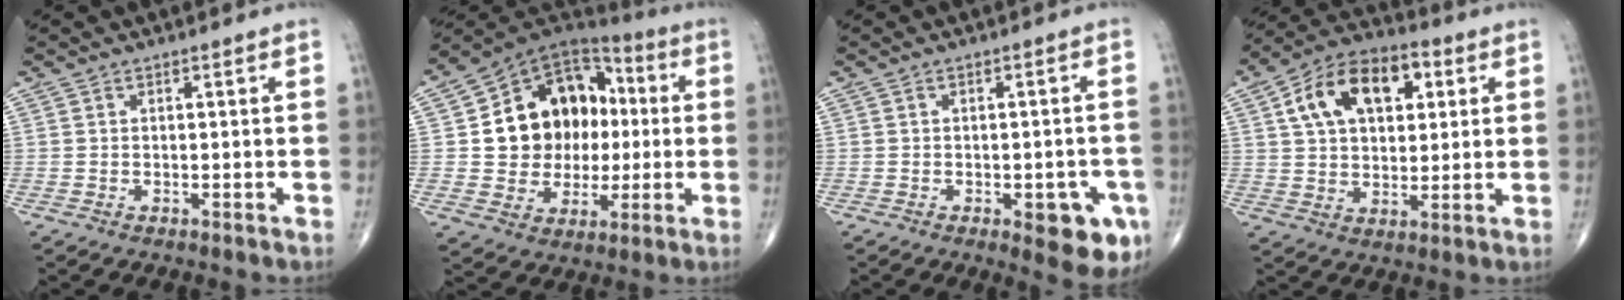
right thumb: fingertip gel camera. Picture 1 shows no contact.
{"total": 19.3, "force": [1.5, 15.2, 11.8], "torque": [-0.135, 0.032, 0.033]}
{"total": 9.0, "force": [-3.5, 3.6, 7.5], "torque": [-0.063, 0.005, -0.035]}
{"total": 16.3, "force": [5.3, 10.0, 11.7], "torque": [-0.167, 0.011, 0.085]}